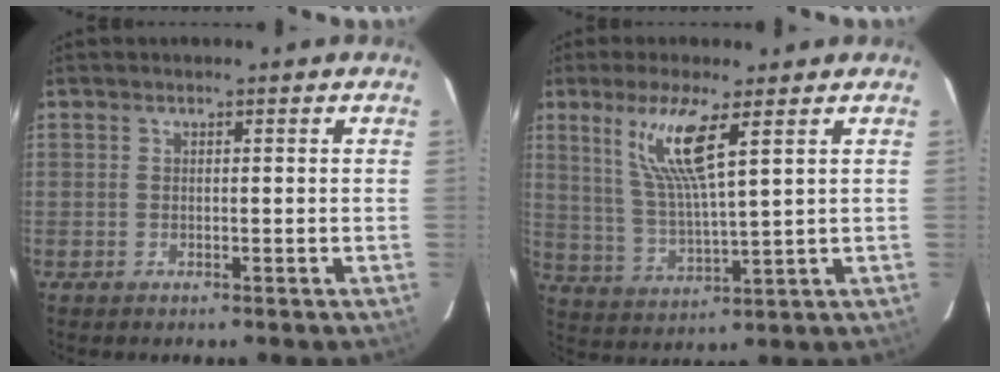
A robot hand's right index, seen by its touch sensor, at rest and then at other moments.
{"total": 10.3, "force": [5.2, 0.7, 8.9], "torque": [-0.177, -0.008, 0.108]}